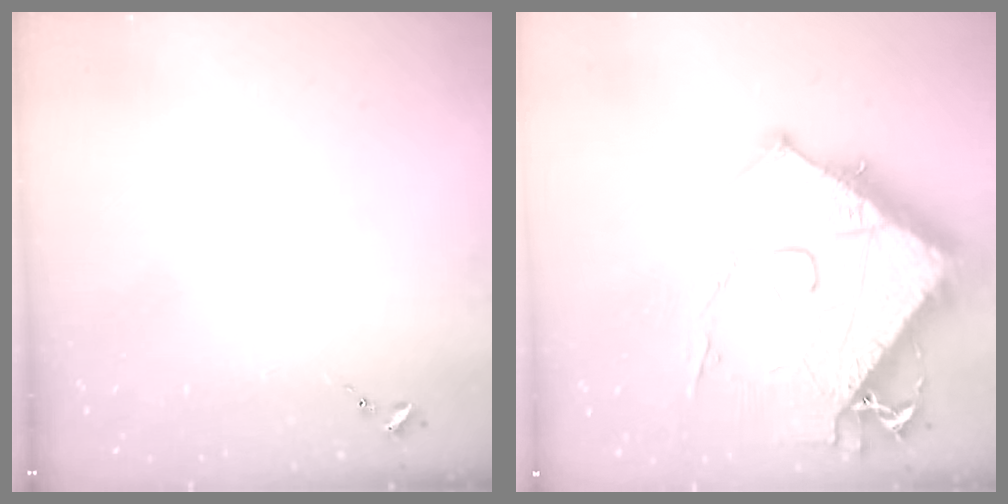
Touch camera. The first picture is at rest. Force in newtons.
{"total": 19.8, "press": 19.7, "slide": 2.0}